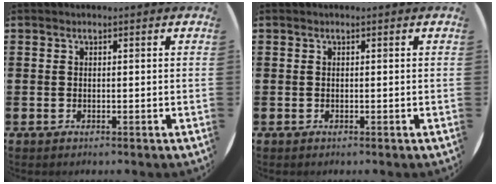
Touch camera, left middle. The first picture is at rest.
{"total": 0.0}